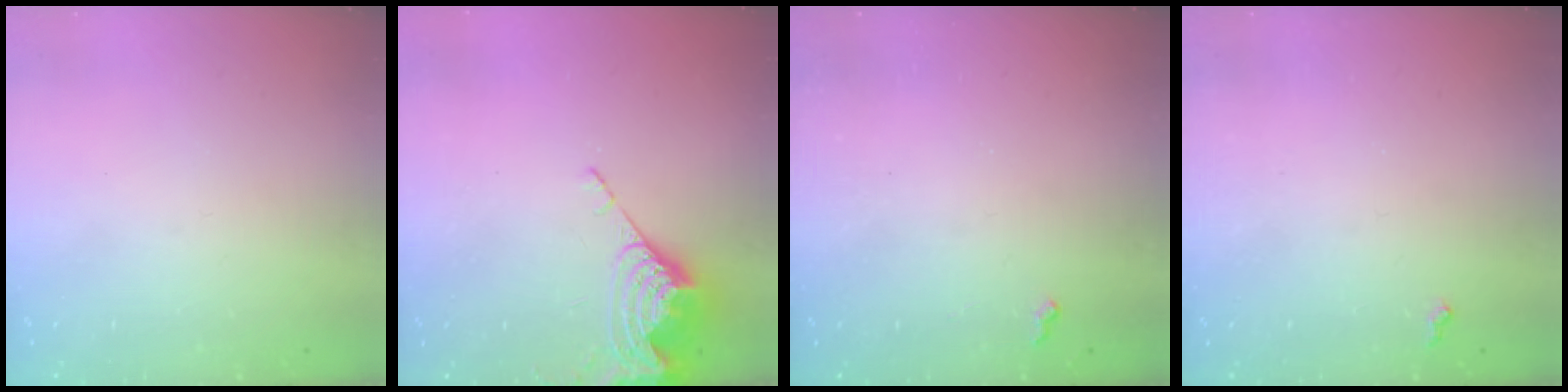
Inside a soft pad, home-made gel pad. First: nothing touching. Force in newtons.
{"total": 8.0, "press": 8.0, "slide": 0.8}
{"total": 5.0, "press": 5.0, "slide": 0.7}
{"total": 3.6, "press": 3.6, "slide": 0.5}